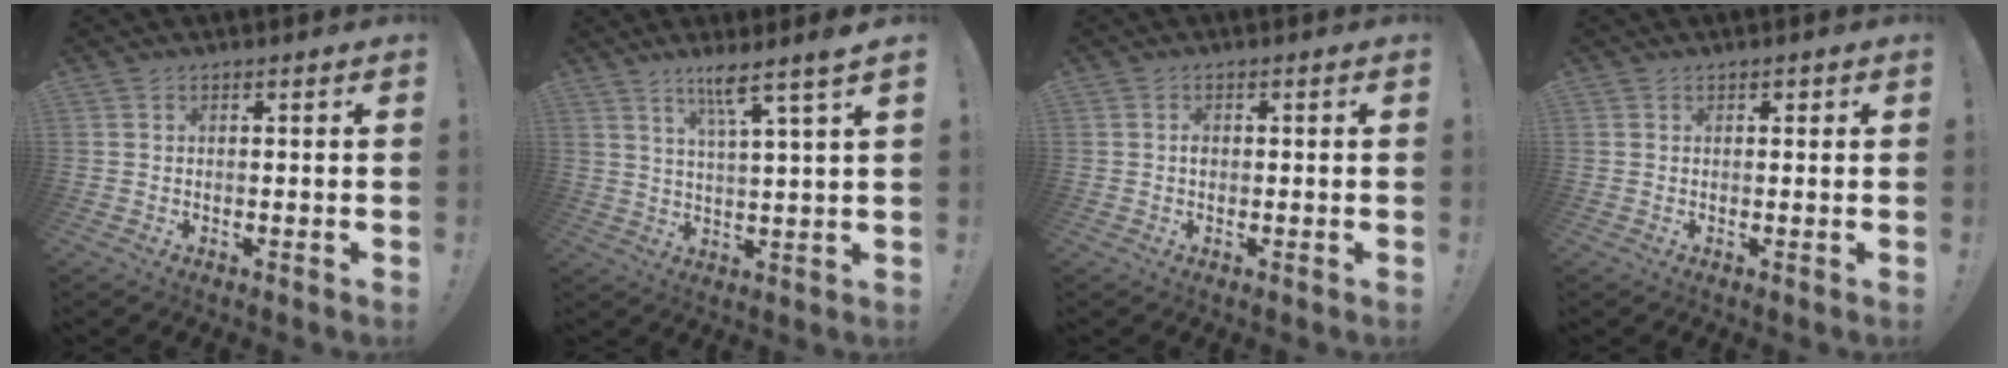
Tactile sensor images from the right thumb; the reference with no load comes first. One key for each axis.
{"total": 7.6, "fx": 5.1, "fy": -0.7, "fz": 5.6, "tx": -0.088, "ty": -0.028, "tz": 0.076}
{"total": 1.2, "fx": -0.2, "fy": 1.0, "fz": 0.6, "tx": -0.016, "ty": 0.005, "tz": -0.003}
{"total": 0.5, "fx": 0.1, "fy": 0.5, "fz": 0.2, "tx": 0.001, "ty": 0.001, "tz": 0.001}